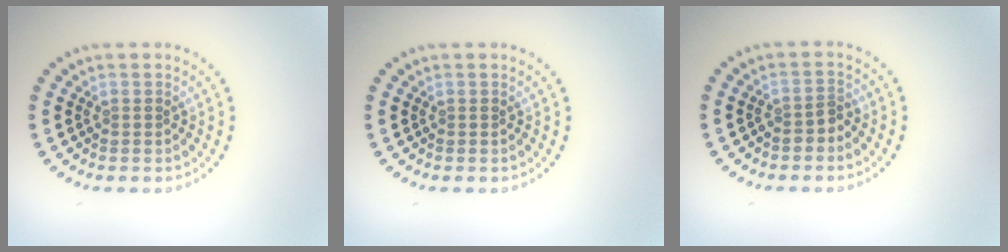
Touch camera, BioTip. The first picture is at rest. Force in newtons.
{"total": 0.0}
{"total": 1.3, "press": 1.1, "slide": 0.7}